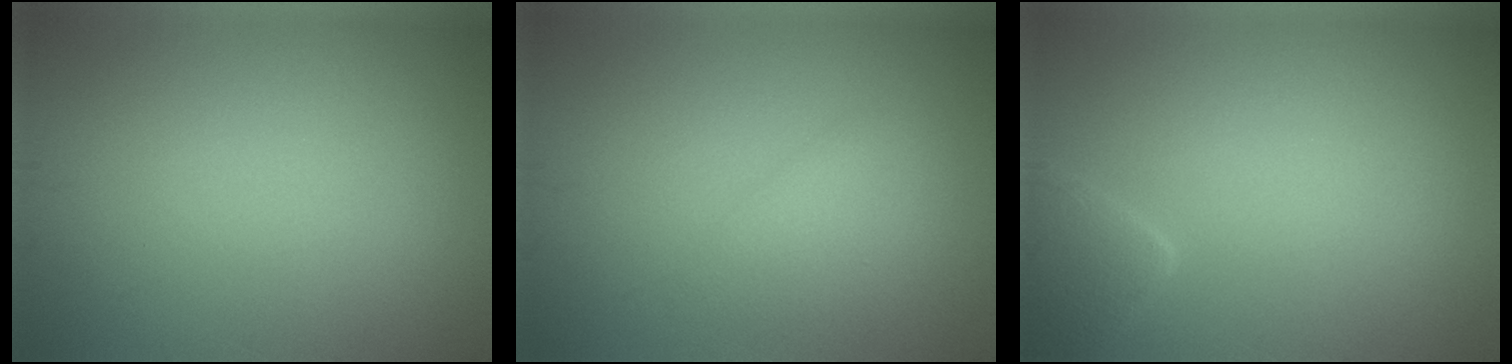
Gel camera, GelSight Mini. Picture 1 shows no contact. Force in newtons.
{"total": 1.9, "press": 1.9, "slide": 0.1}
{"total": 2.4, "press": 2.4, "slide": 0.3}